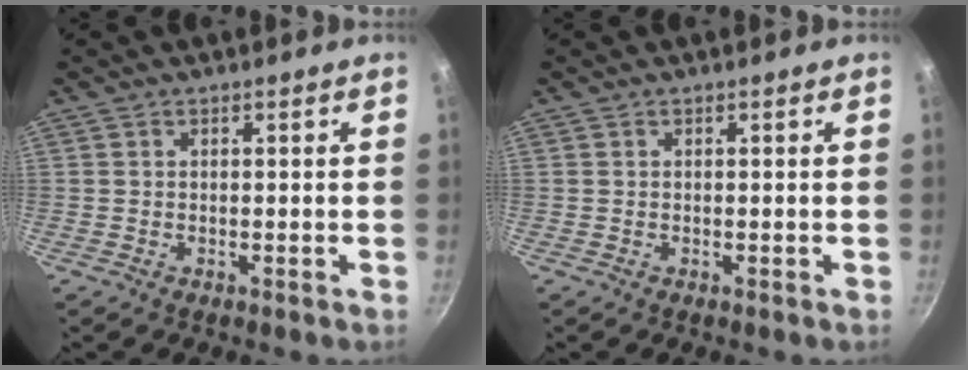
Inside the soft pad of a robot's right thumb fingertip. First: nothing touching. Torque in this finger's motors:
{"motor_torque": [-0.01, 0.01, 0.01, 0.00, 0.00]}